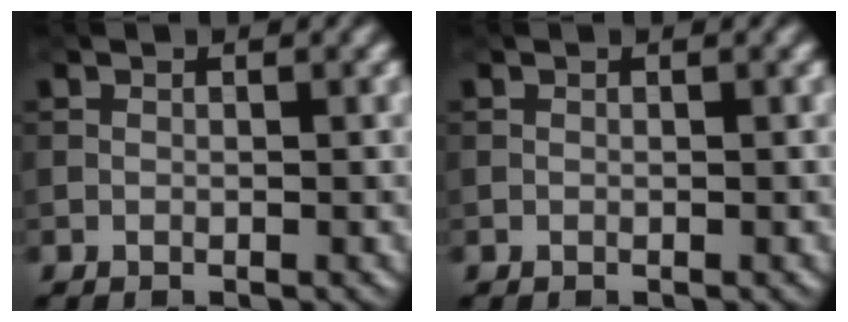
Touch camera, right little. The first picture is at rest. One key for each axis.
{"total": 0.0}